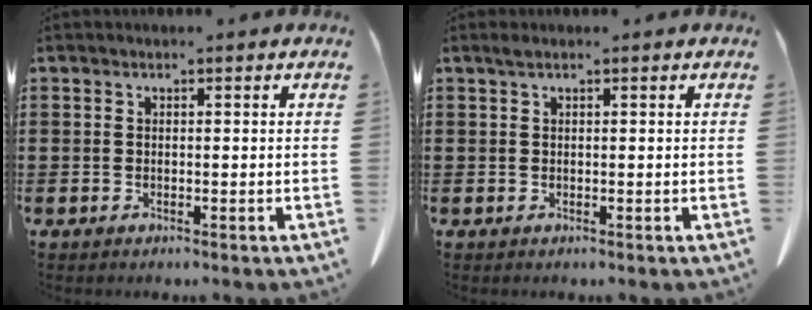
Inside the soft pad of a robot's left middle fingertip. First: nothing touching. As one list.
[{"total": 0.6, "force": [0.4, 0.1, 0.5], "torque": [-0.010, 0.002, 0.007]}]